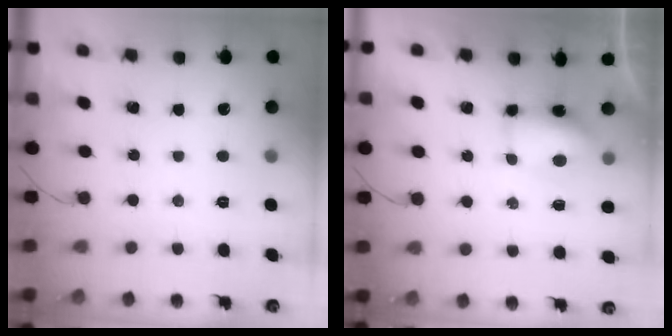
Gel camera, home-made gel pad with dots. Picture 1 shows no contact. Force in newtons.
{"total": 7.2, "press": 7.2, "slide": 0.4}